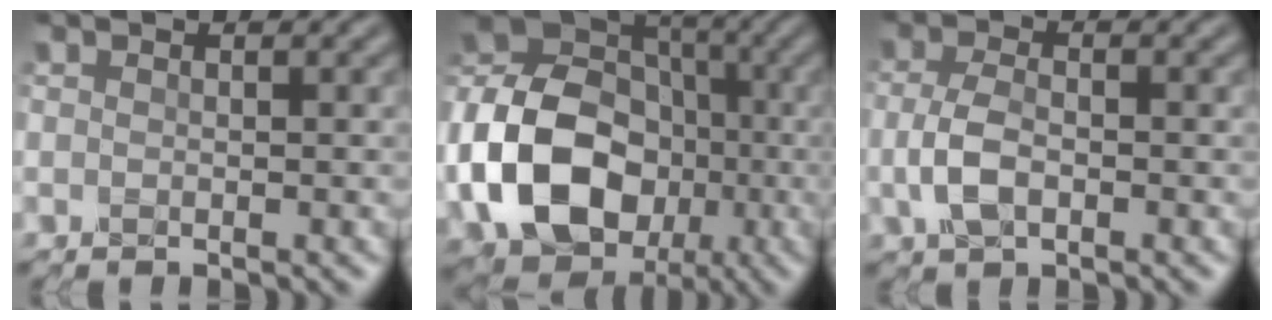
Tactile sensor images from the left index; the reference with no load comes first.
{"total": 13.4, "force": [-3.3, 10.1, 8.1], "torque": [-0.182, -0.008, -0.058]}
{"total": 3.1, "force": [-0.9, 1.4, 2.6], "torque": [-0.068, 0.003, -0.017]}